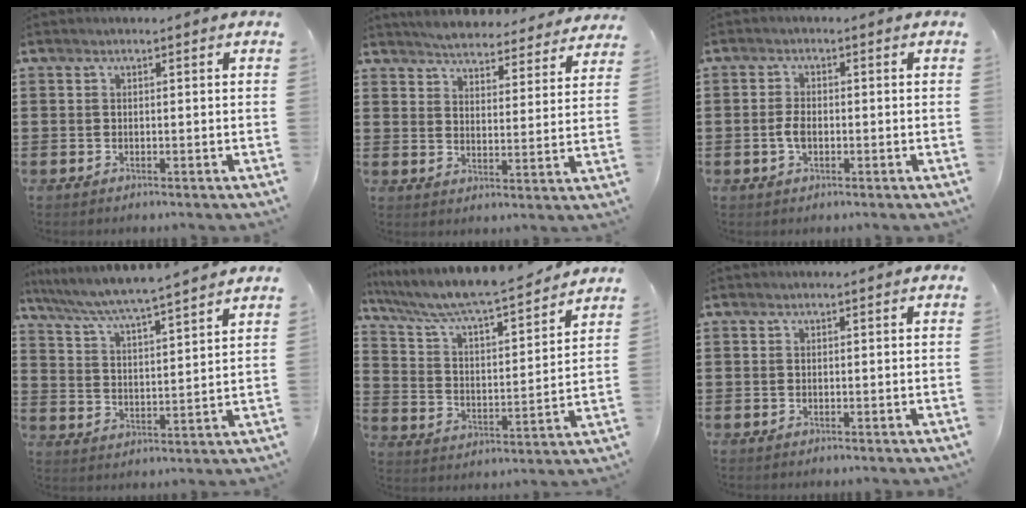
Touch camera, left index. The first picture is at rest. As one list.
[{"total": 4.7, "force": [4.7, 0.1, 0.5], "torque": [-0.033, -0.030, 0.081]}, {"total": 2.7, "force": [-0.4, 1.3, 2.3], "torque": [-0.060, -0.004, -0.012]}, {"total": 5.1, "force": [4.8, -0.7, 1.7], "torque": [-0.057, -0.035, 0.075]}, {"total": 7.0, "force": [6.5, 0.1, 2.7], "torque": [-0.082, -0.047, 0.103]}, {"total": 0.0}]